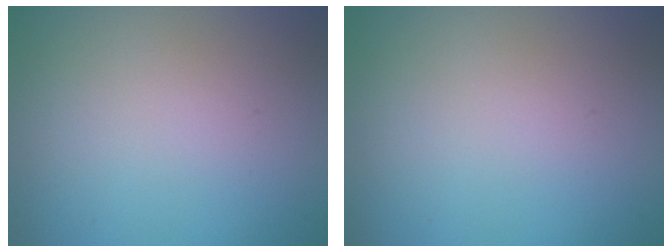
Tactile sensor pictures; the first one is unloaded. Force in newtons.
{"total": 0.0}